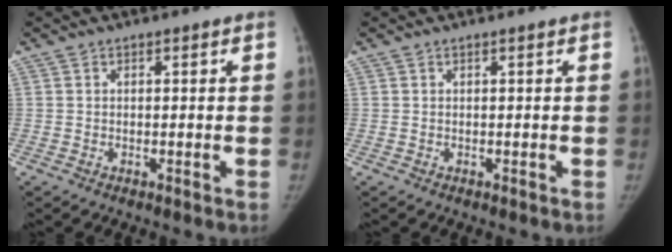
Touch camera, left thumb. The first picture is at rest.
{"total": 0.0}